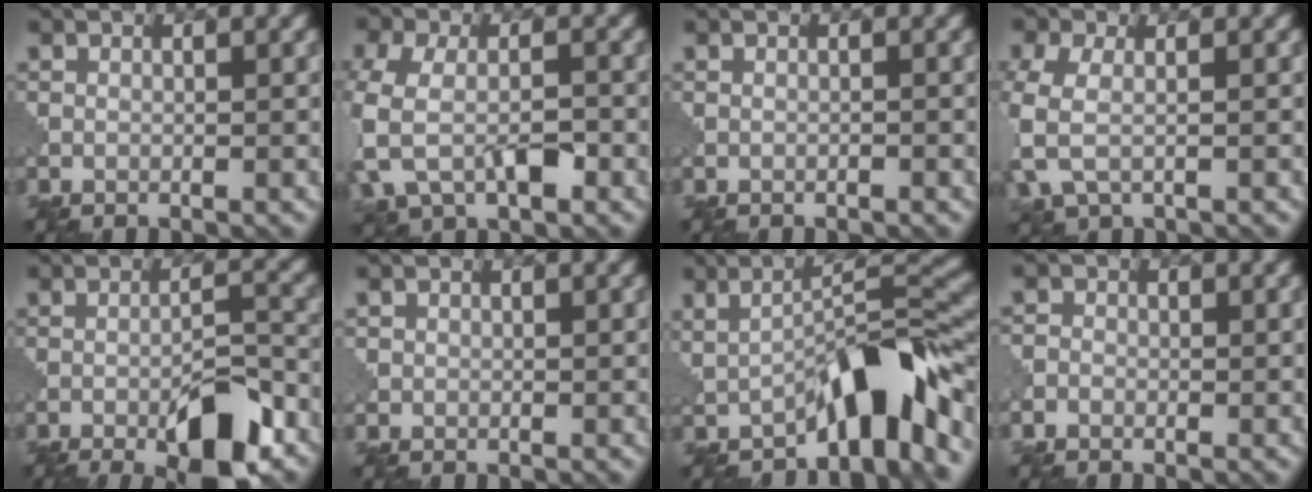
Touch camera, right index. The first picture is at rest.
{"total": 6.7, "force": [-2.2, 4.2, 4.8], "torque": [-0.120, -0.008, -0.045]}
{"total": 0.0}
{"total": 5.0, "force": [-0.9, 3.1, 3.8], "torque": [-0.106, -0.002, -0.025]}
{"total": 7.8, "force": [-4.2, 2.0, 6.2], "torque": [-0.094, 0.003, -0.061]}
{"total": 0.7, "force": [0.0, 0.7, 0.0], "torque": [0.009, -0.004, 0.000]}
{"total": 7.1, "force": [-3.0, 1.8, 6.1], "torque": [-0.082, 0.014, -0.049]}
{"total": 1.5, "force": [-0.4, 1.4, 0.5], "torque": [0.005, 0.007, -0.015]}